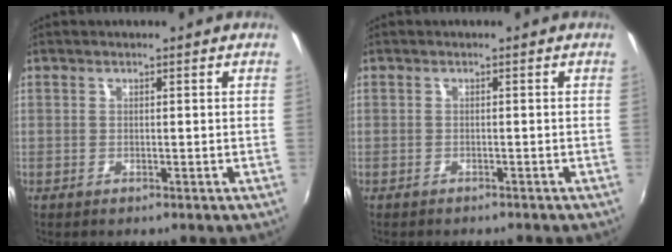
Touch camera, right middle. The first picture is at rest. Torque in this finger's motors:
{"motor_torque": [0.59, -0.66, 0.20, 0.02]}